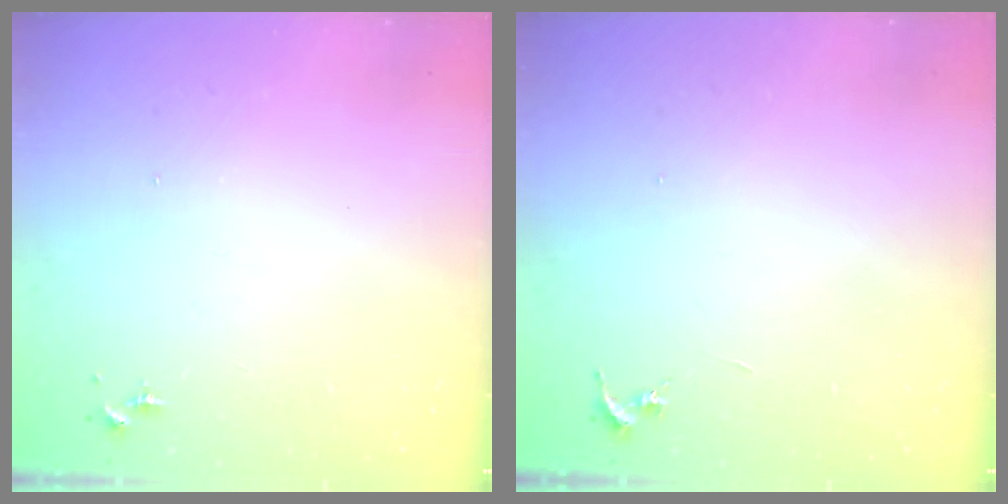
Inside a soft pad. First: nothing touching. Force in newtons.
{"total": 0.0}